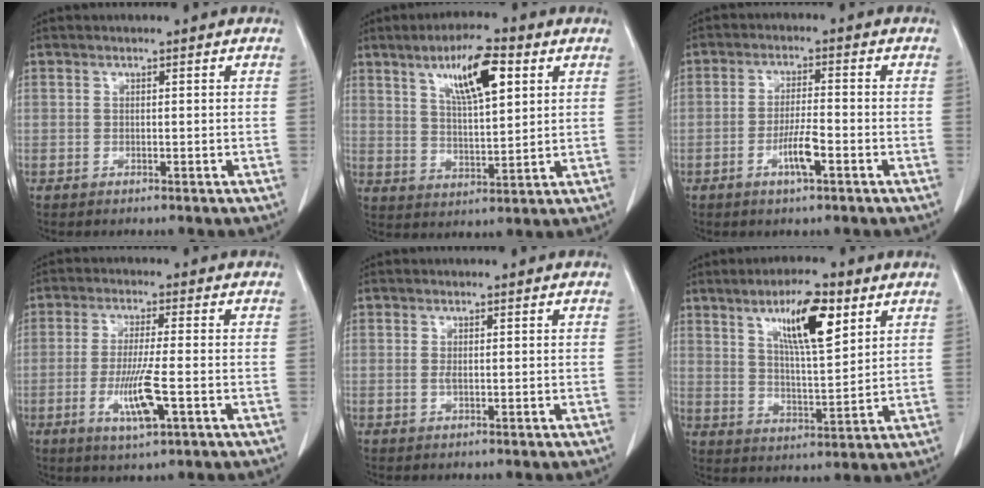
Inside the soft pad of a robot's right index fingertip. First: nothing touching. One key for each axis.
{"total": 10.0, "fx": 4.7, "fy": 2.1, "fz": 8.6, "tx": -0.151, "ty": 0.006, "tz": 0.083}
{"total": 5.0, "fx": -2.2, "fy": 0.5, "fz": 4.5, "tx": -0.086, "ty": -0.004, "tz": -0.042}
{"total": 7.6, "fx": -2.4, "fy": 0.2, "fz": 7.2, "tx": -0.138, "ty": -0.015, "tz": -0.043}
{"total": 0.8, "fx": 0.0, "fy": 0.2, "fz": 0.8, "tx": -0.019, "ty": -0.002, "tz": 0.000}
{"total": 11.6, "fx": 6.0, "fy": 3.1, "fz": 9.4, "tx": -0.160, "ty": 0.003, "tz": 0.103}